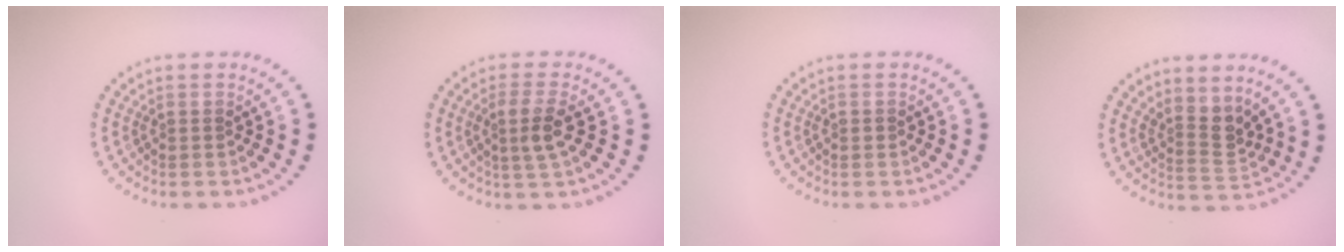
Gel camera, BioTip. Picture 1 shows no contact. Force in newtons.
{"total": 2.6, "press": 2.4, "slide": 1.2}
{"total": 0.7, "press": 0.6, "slide": 0.1}
{"total": 2.7, "press": 2.0, "slide": 1.8}